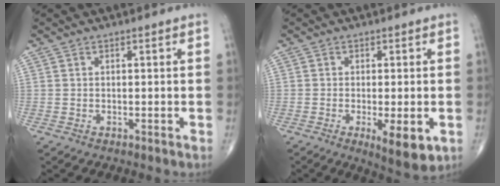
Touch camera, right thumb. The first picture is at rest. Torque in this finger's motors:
{"motor_torque": [0.14, 0.17, 0.02, -0.11, 0.00]}